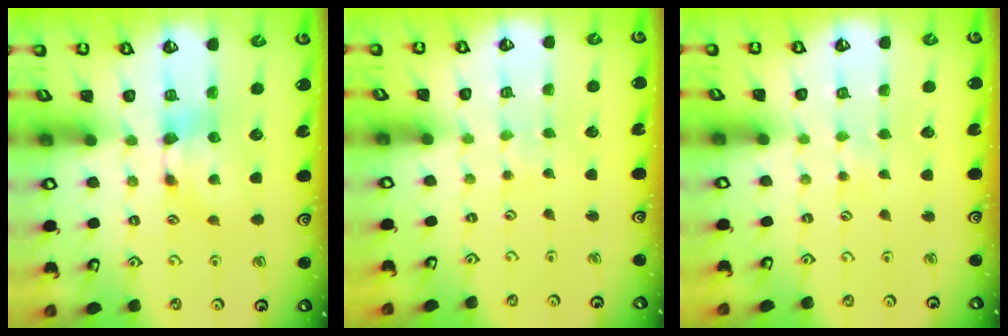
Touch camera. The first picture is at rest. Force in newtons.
{"total": 4.7, "press": 4.7, "slide": 0.2}
{"total": 4.0, "press": 4.0, "slide": 0.1}